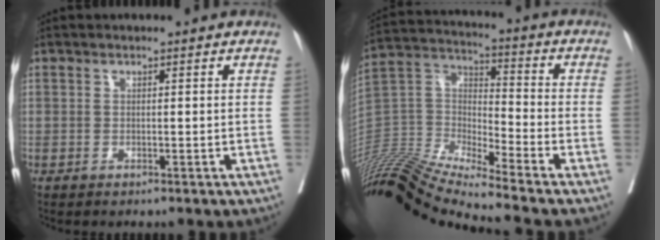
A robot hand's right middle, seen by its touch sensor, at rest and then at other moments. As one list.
[{"total": 17.3, "force": [-16.2, -1.4, 6.0], "torque": [-0.126, 0.028, -0.309]}]